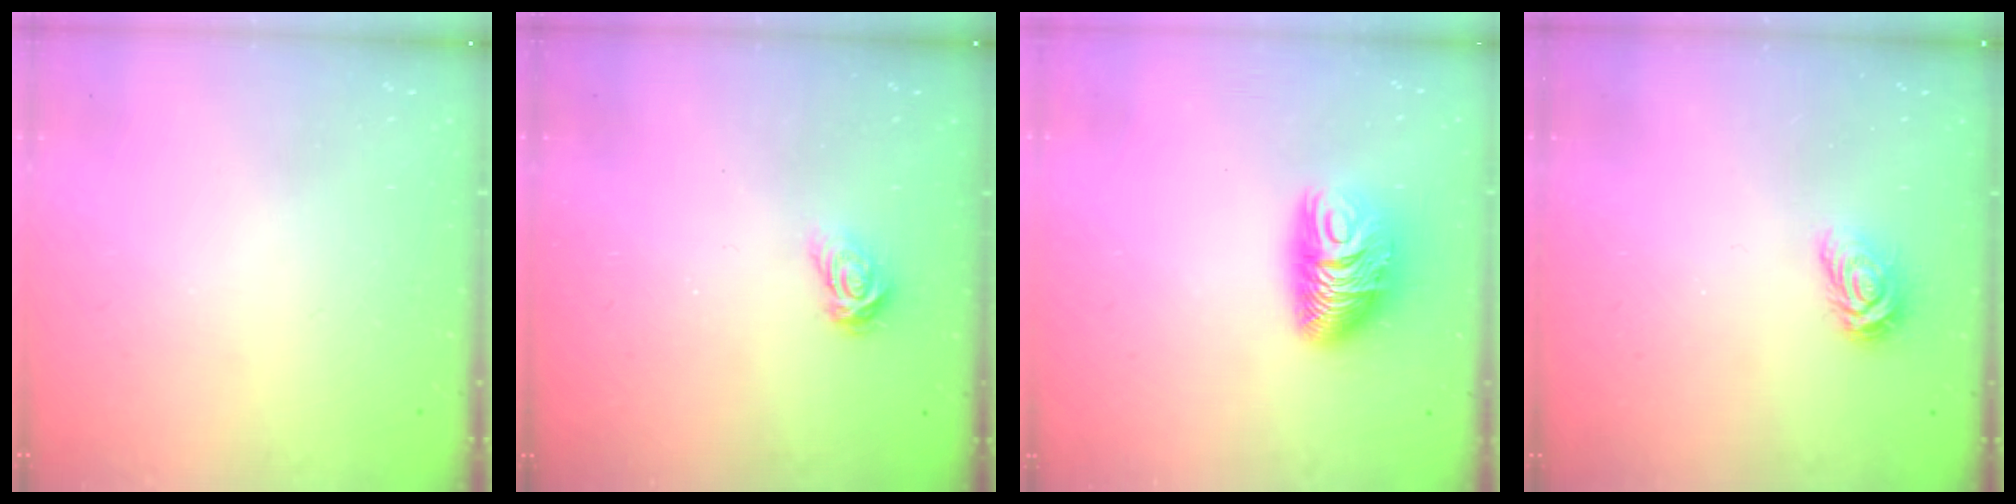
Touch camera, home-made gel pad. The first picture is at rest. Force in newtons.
{"total": 4.1, "press": 4.1, "slide": 0.5}
{"total": 10.2, "press": 10.1, "slide": 0.6}
{"total": 5.1, "press": 5.0, "slide": 0.6}